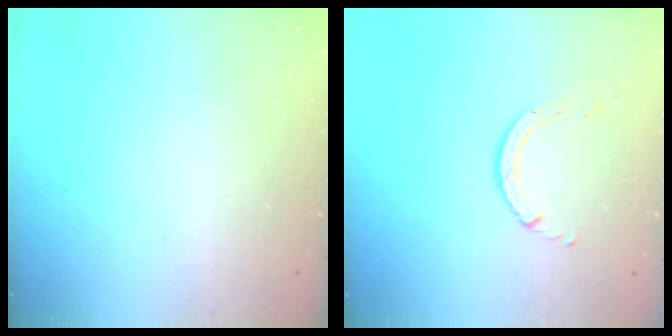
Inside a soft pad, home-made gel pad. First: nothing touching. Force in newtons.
{"total": 1.7, "press": 1.7, "slide": 0.1}